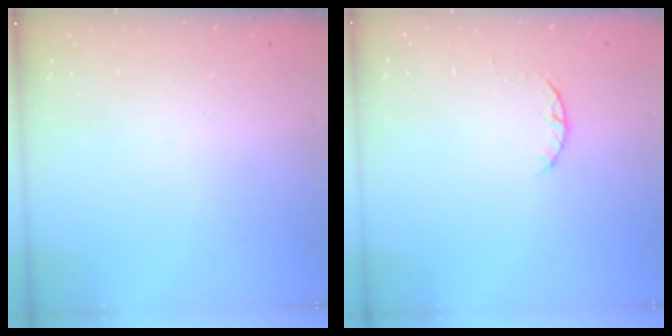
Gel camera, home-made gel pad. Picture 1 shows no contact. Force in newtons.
{"total": 2.3, "press": 2.3, "slide": 0.4}